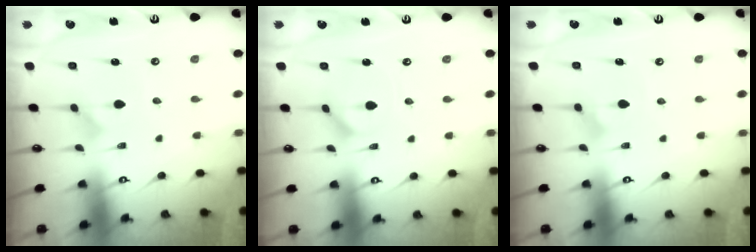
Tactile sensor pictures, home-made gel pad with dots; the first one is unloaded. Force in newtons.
{"total": 1.8, "press": 1.8, "slide": 0.3}
{"total": 2.4, "press": 2.4, "slide": 0.2}